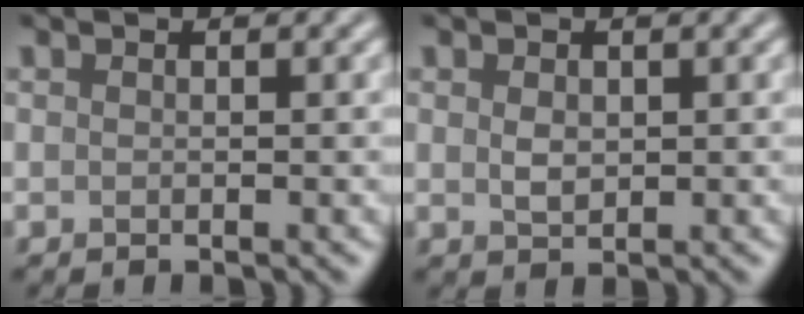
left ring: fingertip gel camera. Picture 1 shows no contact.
{"total": 1.5, "force": [0.3, 1.1, 1.1], "torque": [-0.022, -0.002, 0.008]}